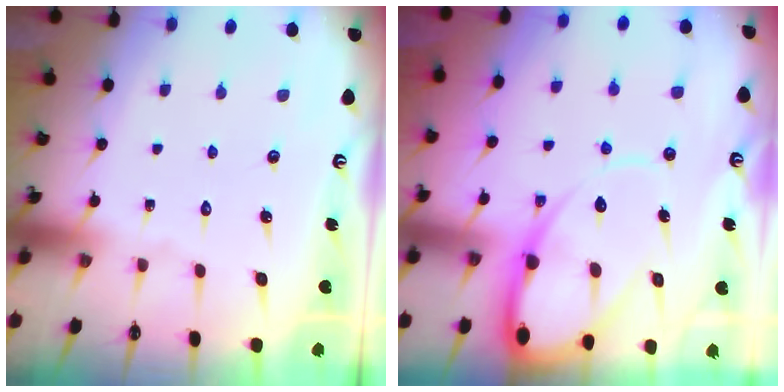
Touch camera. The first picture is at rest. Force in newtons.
{"total": 12.4, "press": 12.4, "slide": 1.2}